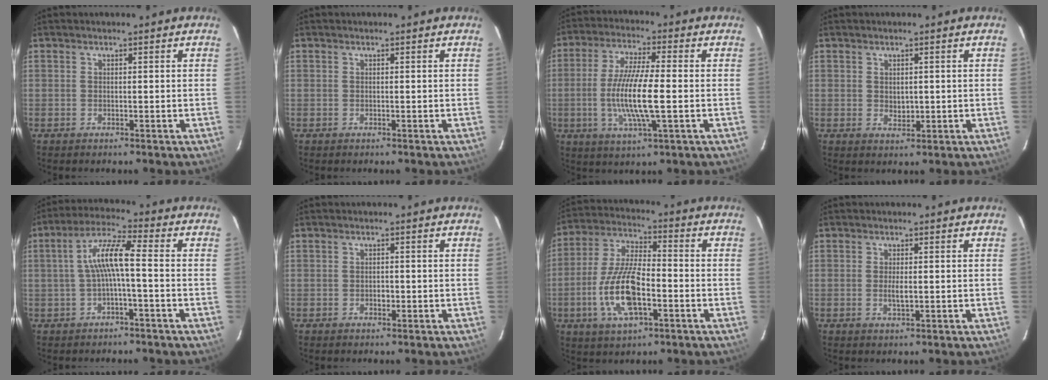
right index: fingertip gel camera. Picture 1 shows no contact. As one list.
[{"total": 0.0}, {"total": 11.8, "force": [-1.8, 1.5, 11.6], "torque": [-0.225, -0.007, -0.036]}, {"total": 1.9, "force": [0.4, 1.5, 1.2], "torque": [-0.017, 0.001, 0.009]}, {"total": 7.2, "force": [-1.0, 0.7, 7.1], "torque": [-0.154, 0.018, -0.016]}, {"total": 1.1, "force": [-0.4, 0.9, 0.6], "torque": [-0.009, 0.002, -0.004]}, {"total": 14.2, "force": [-4.4, 5.2, 12.5], "torque": [-0.264, -0.002, -0.083]}, {"total": 1.9, "force": [-0.1, 0.5, 1.8], "torque": [-0.036, -0.003, -0.002]}]